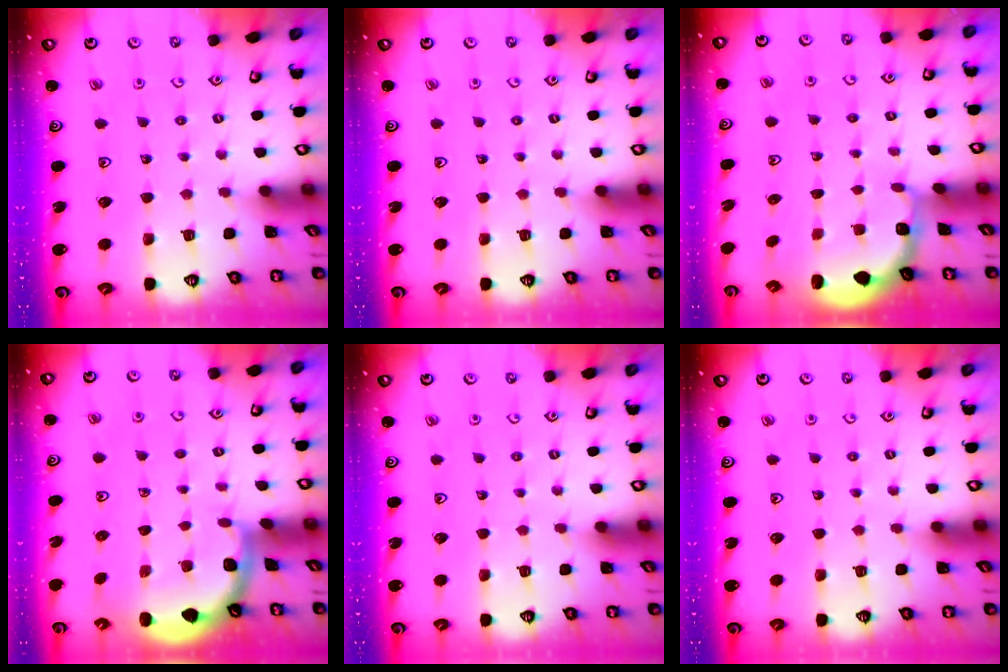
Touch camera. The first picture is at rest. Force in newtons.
{"total": 0.0}
{"total": 1.9, "press": 1.8, "slide": 0.7}
{"total": 1.7, "press": 1.7, "slide": 0.1}
{"total": 0.0}
{"total": 0.0}